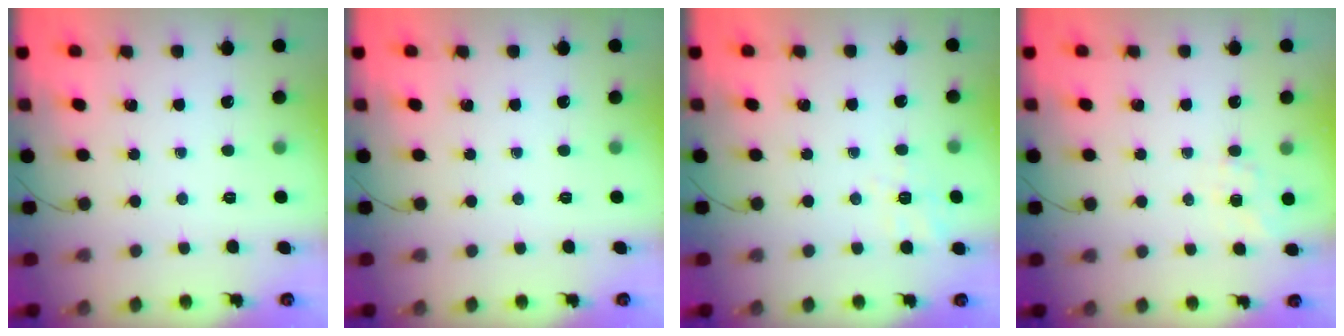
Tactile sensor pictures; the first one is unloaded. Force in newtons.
{"total": 0.0}
{"total": 2.4, "press": 1.0, "slide": 2.2}
{"total": 4.1, "press": 3.7, "slide": 1.7}